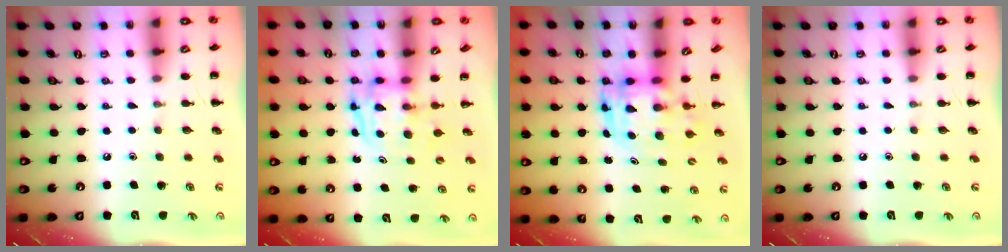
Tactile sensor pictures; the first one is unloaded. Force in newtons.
{"total": 3.7, "press": 3.7, "slide": 0.4}
{"total": 3.8, "press": 3.7, "slide": 0.9}
{"total": 0.0}